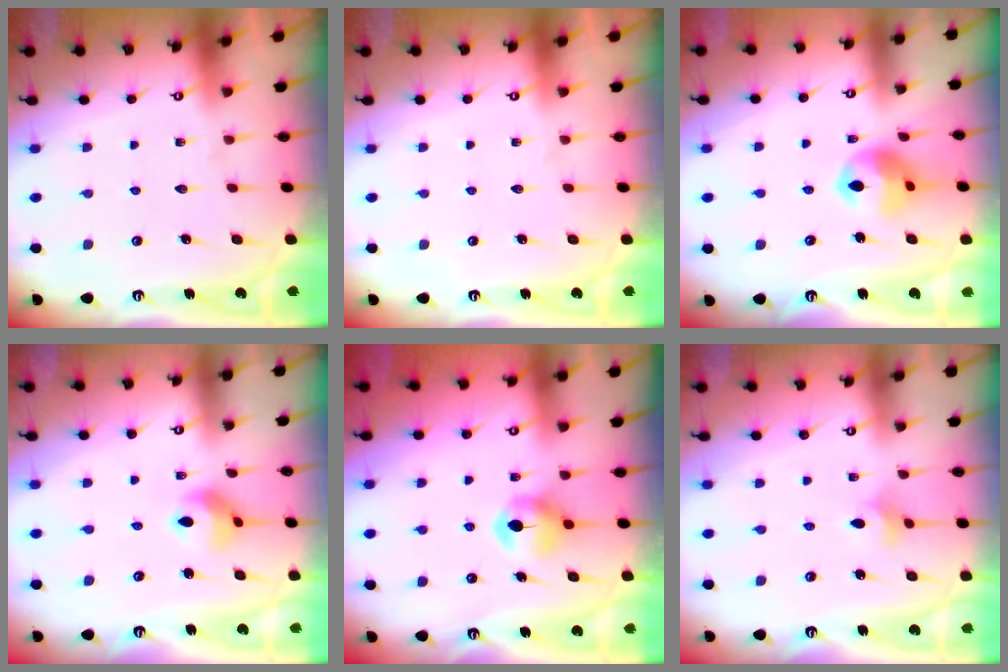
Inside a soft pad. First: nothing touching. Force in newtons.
{"total": 0.0}
{"total": 11.2, "press": 11.1, "slide": 1.4}
{"total": 7.2, "press": 7.2, "slide": 0.2}
{"total": 6.9, "press": 6.9, "slide": 0.3}
{"total": 3.7, "press": 3.7, "slide": 0.4}